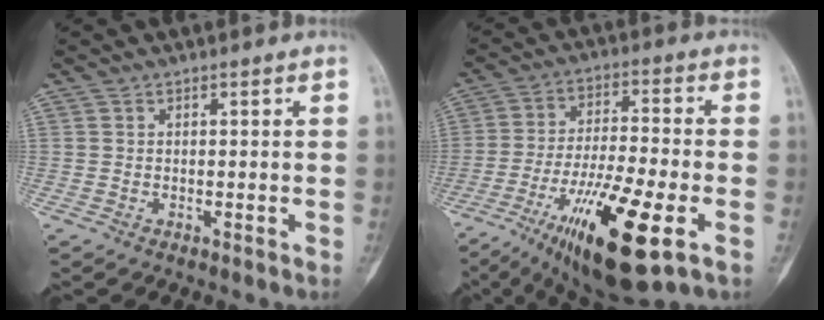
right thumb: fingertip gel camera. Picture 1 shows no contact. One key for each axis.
{"total": 19.3, "fx": -8.0, "fy": 4.6, "fz": 17.0, "tx": -0.322, "ty": 0.004, "tz": -0.129}